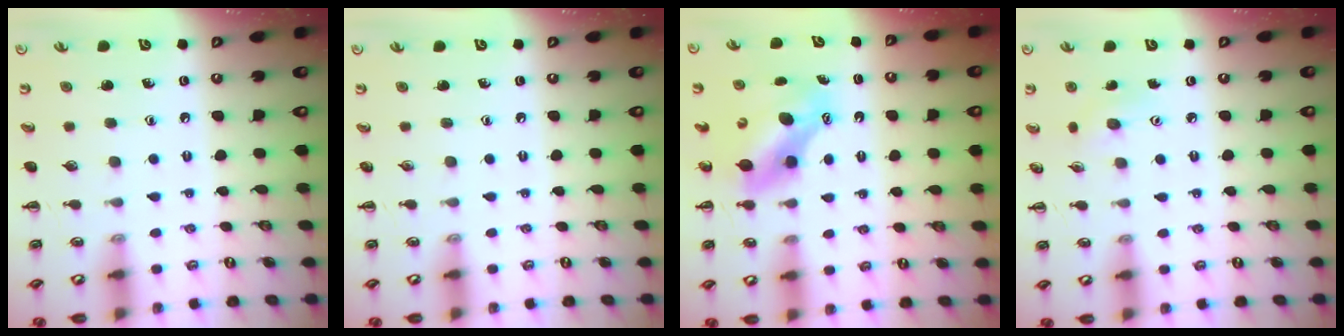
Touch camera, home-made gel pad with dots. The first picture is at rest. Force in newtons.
{"total": 0.0}
{"total": 7.0, "press": 6.9, "slide": 1.2}
{"total": 4.0, "press": 3.8, "slide": 1.1}